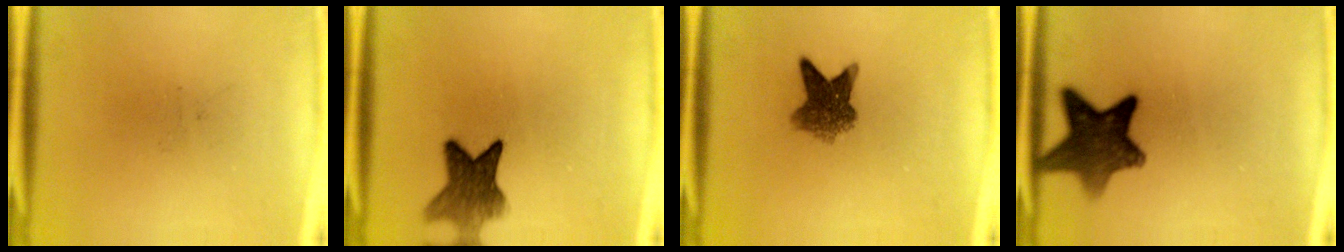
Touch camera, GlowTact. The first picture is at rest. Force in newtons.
{"total": 7.8}
{"total": 6.4}
{"total": 11.0}